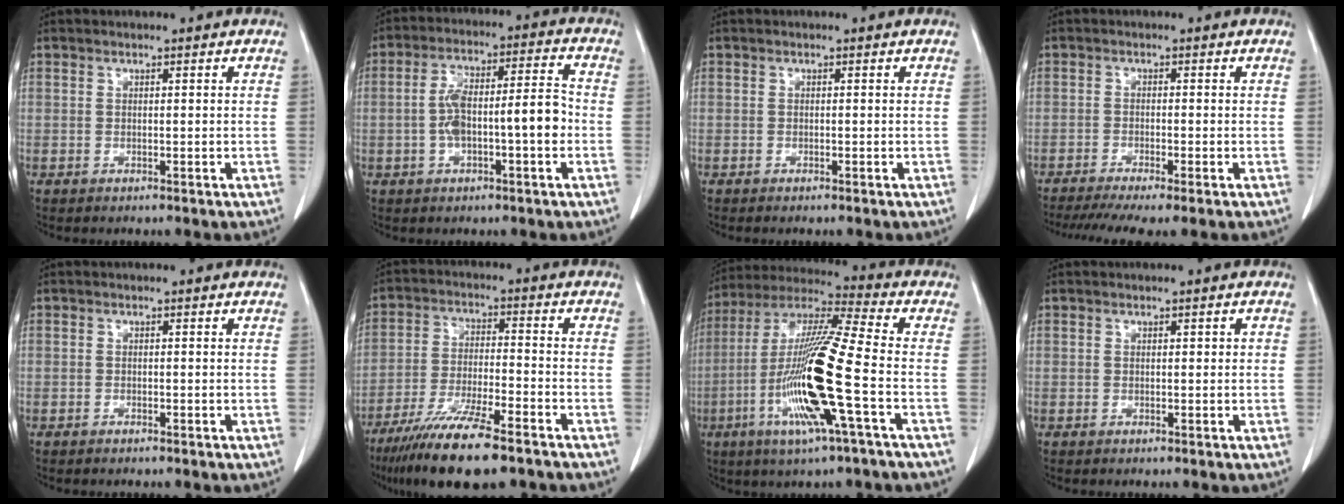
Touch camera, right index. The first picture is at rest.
{"total": 10.5, "force": [-1.8, 2.3, 10.1], "torque": [-0.181, 0.031, -0.029]}
{"total": 0.0}
{"total": 8.0, "force": [-6.2, 0.4, 5.0], "torque": [-0.076, -0.012, -0.098]}
{"total": 0.0}
{"total": 13.5, "force": [-9.7, 1.6, 9.3], "torque": [-0.175, -0.036, -0.167]}
{"total": 18.0, "force": [-5.0, -0.2, 17.3], "torque": [-0.353, -0.016, -0.105]}
{"total": 0.7, "force": [0.2, 0.4, 0.6], "torque": [-0.008, 0.005, 0.005]}